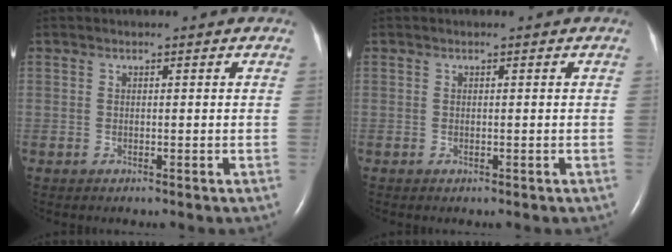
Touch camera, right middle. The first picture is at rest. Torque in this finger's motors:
{"motor_torque": [0.00, 0.00, 0.00, 0.01]}